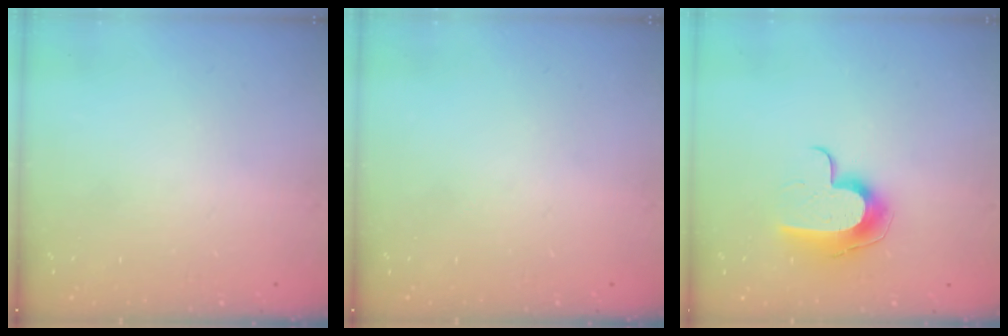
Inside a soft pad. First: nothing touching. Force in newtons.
{"total": 0.0}
{"total": 10.3, "press": 10.3, "slide": 0.3}